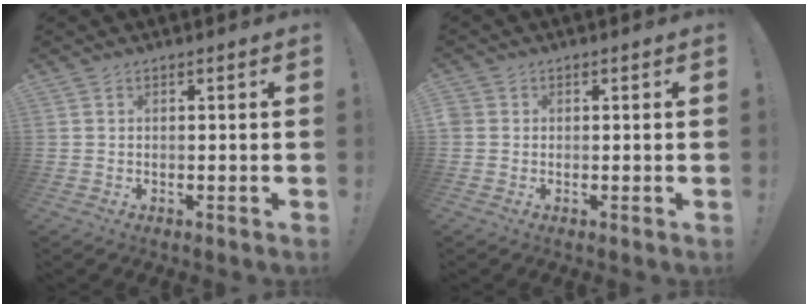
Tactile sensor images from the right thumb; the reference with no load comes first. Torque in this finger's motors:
{"motor_torque": [2.14, 2.19, 0.69, 0.16, 0.61]}